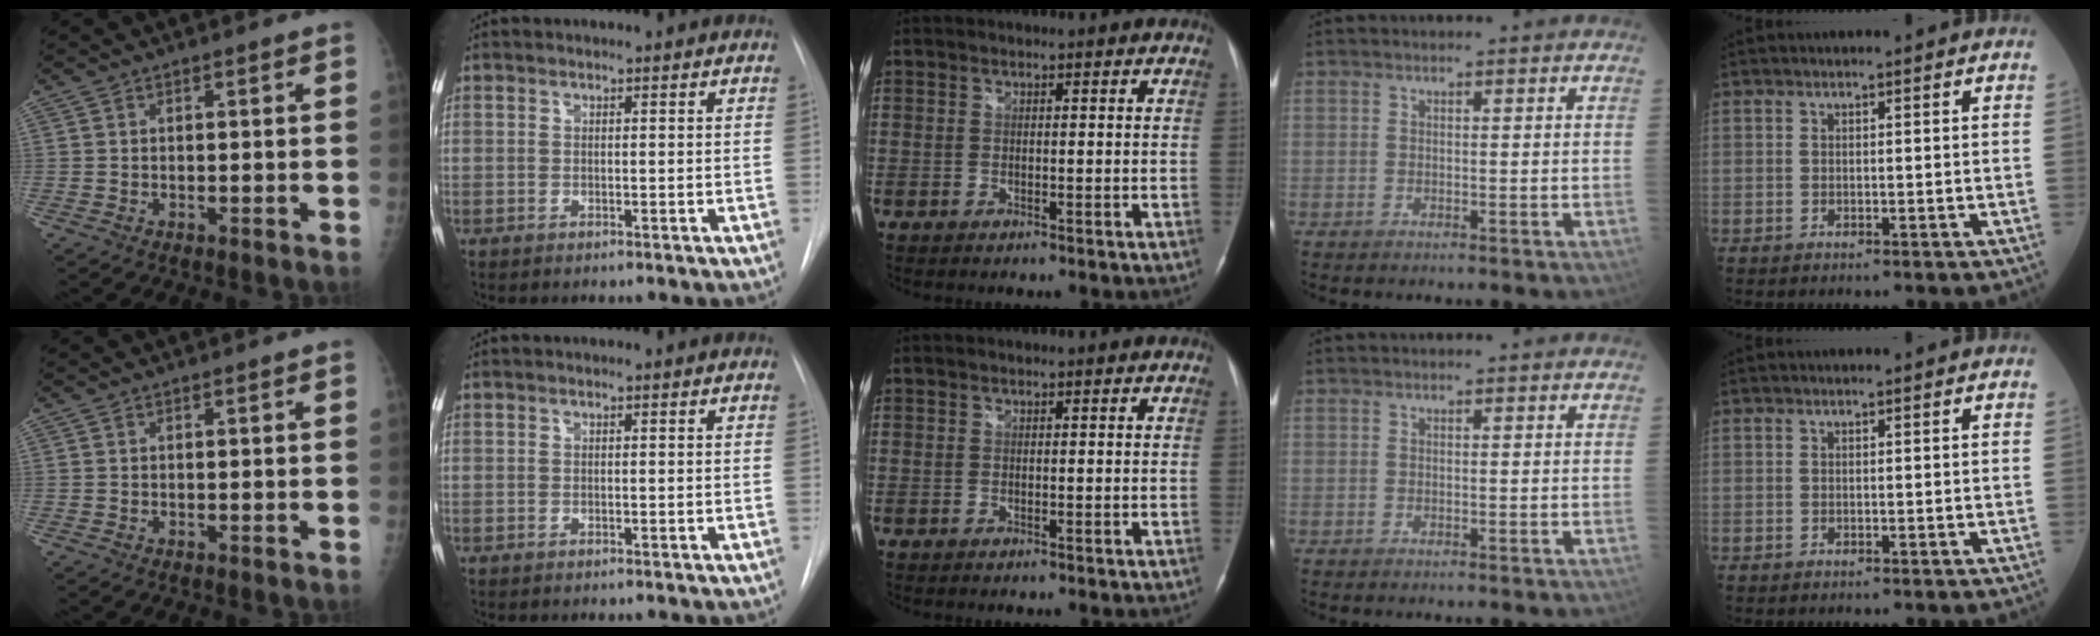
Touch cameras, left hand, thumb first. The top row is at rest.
{}